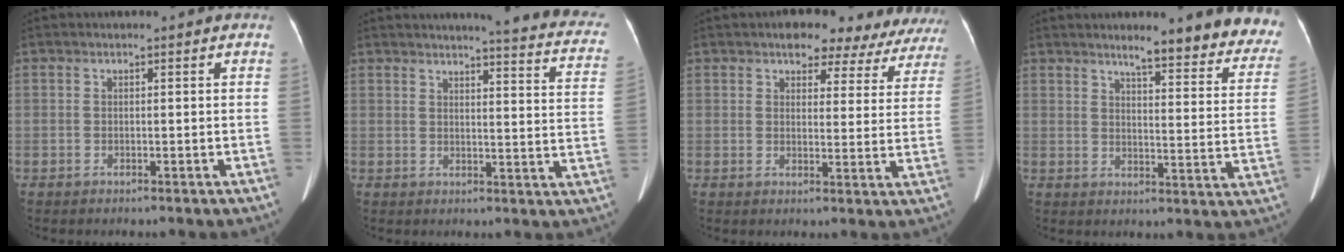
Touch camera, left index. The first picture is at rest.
{"total": 15.1, "force": [13.6, 1.5, 6.4], "torque": [-0.062, -0.066, 0.124]}
{"total": 14.3, "force": [12.4, 5.6, 4.4], "torque": [-0.015, 0.000, 0.117]}
{"total": 17.1, "force": [15.2, 2.5, 7.4], "torque": [-0.056, -0.047, 0.166]}